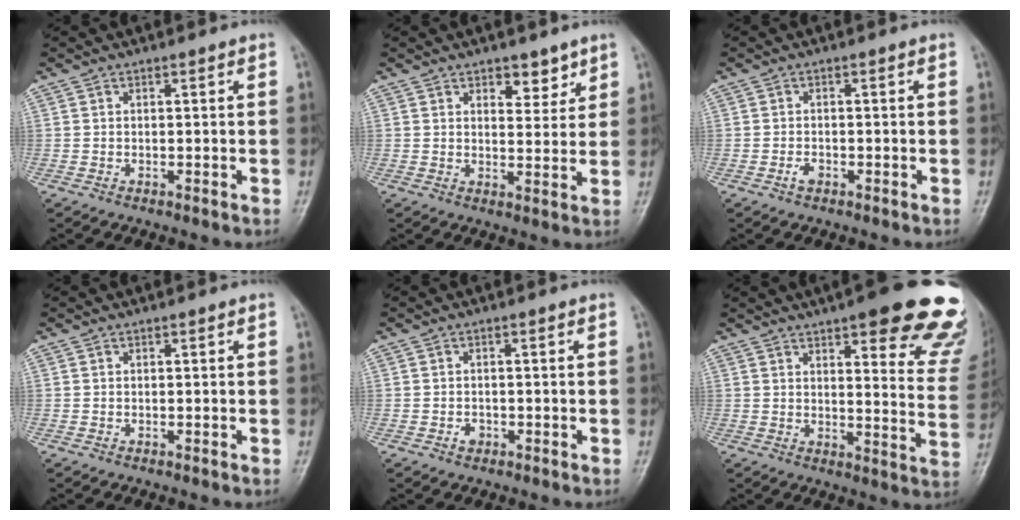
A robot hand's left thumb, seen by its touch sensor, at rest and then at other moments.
{"total": 4.9, "force": [3.3, 2.6, 2.6], "torque": [-0.009, -0.022, 0.048]}
{"total": 1.5, "force": [-0.8, 0.9, 0.9], "torque": [-0.018, 0.004, -0.016]}
{"total": 0.0}
{"total": 1.4, "force": [-0.6, 1.1, 0.6], "torque": [-0.005, 0.005, -0.010]}
{"total": 23.0, "force": [15.3, 5.8, 16.2], "torque": [-0.168, -0.064, 0.176]}